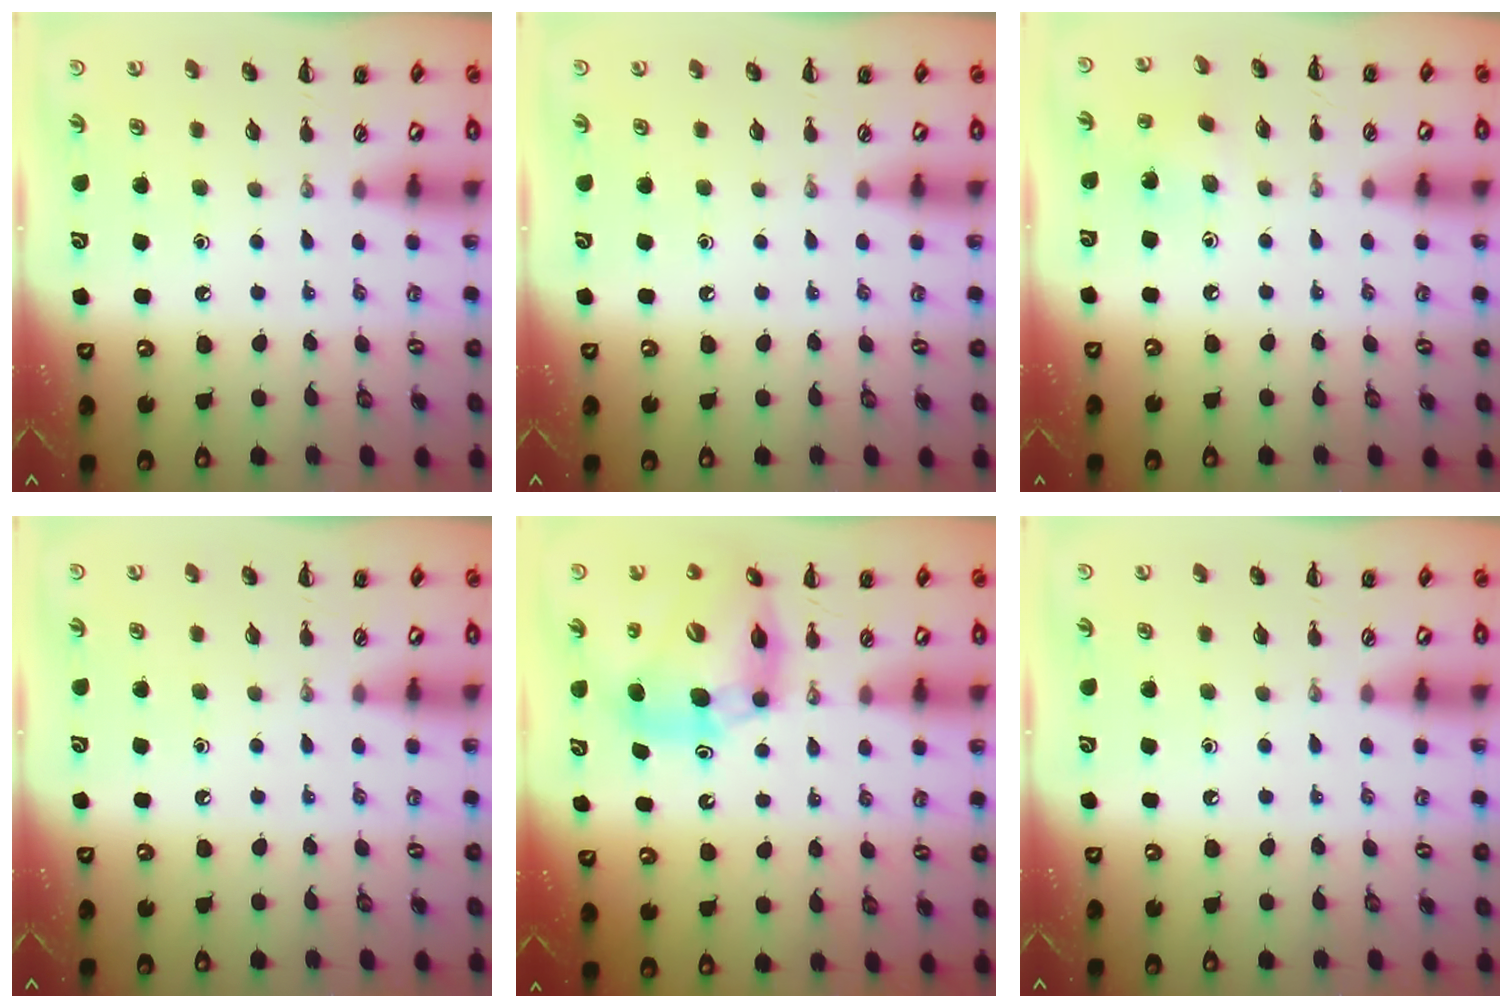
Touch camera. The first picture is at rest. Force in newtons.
{"total": 0.0}
{"total": 2.1, "press": 2.0, "slide": 0.6}
{"total": 0.0}
{"total": 13.3, "press": 12.8, "slide": 3.7}
{"total": 0.0}